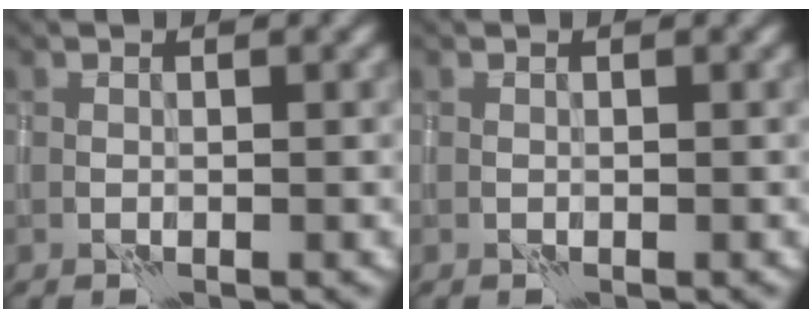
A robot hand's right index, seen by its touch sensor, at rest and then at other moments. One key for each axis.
{"total": 0.0}